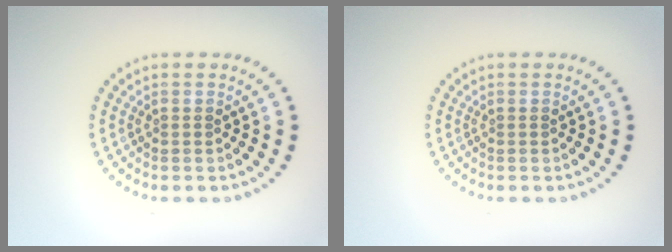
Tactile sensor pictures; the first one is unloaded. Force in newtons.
{"total": 0.0}